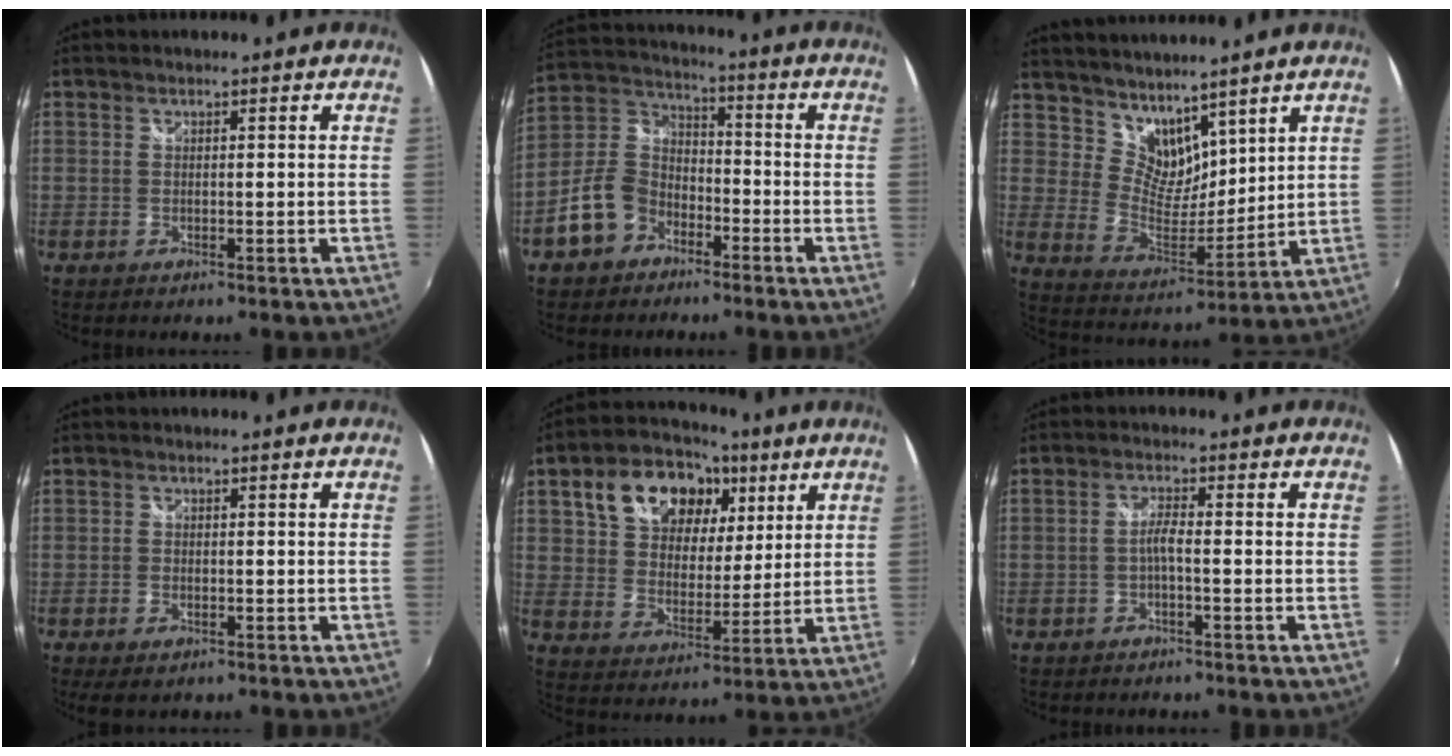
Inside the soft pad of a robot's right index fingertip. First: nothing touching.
{"total": 9.8, "force": [-5.6, 7.0, 4.0], "torque": [-0.099, 0.031, -0.100]}
{"total": 9.8, "force": [7.8, 4.8, 3.4], "torque": [-0.057, -0.004, 0.153]}
{"total": 3.2, "force": [-2.0, 1.5, 1.9], "torque": [-0.043, -0.010, -0.035]}
{"total": 17.9, "force": [8.6, 11.7, 10.5], "torque": [-0.214, 0.053, 0.149]}
{"total": 2.2, "force": [-1.1, 0.1, 1.9], "torque": [-0.040, 0.005, -0.023]}